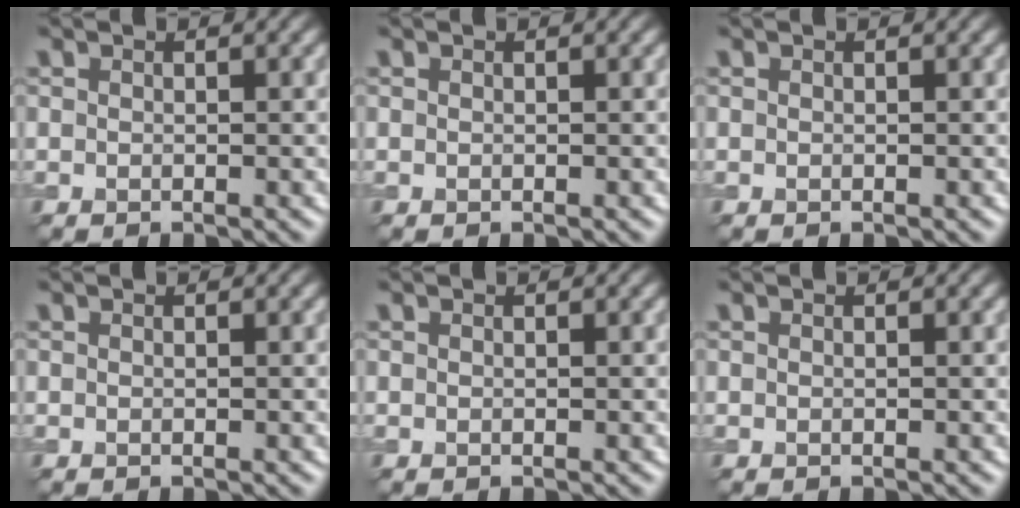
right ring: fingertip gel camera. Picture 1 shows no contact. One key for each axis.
{"total": 0.0}
{"total": 0.0}
{"total": 0.0}
{"total": 0.0}
{"total": 0.0}